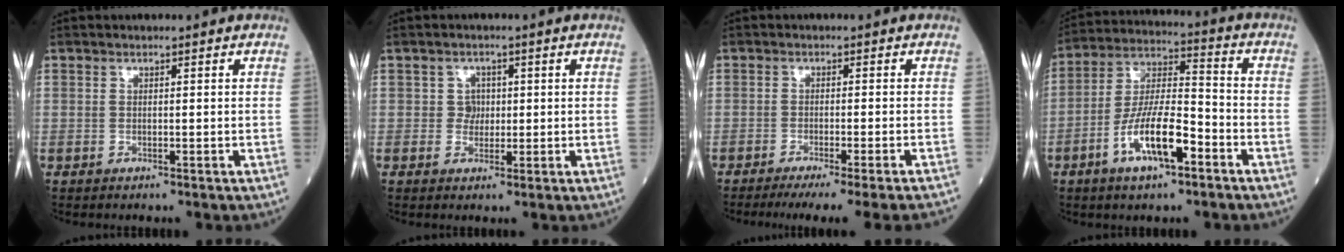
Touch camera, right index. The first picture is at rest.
{"total": 2.3, "force": [0.3, 2.2, 0.6], "torque": [-0.001, 0.003, 0.000]}
{"total": 12.0, "force": [-10.5, -1.8, 5.6], "torque": [-0.048, -0.037, -0.141]}
{"total": 12.0, "force": [-5.4, 3.1, 10.2], "torque": [-0.201, 0.002, -0.100]}